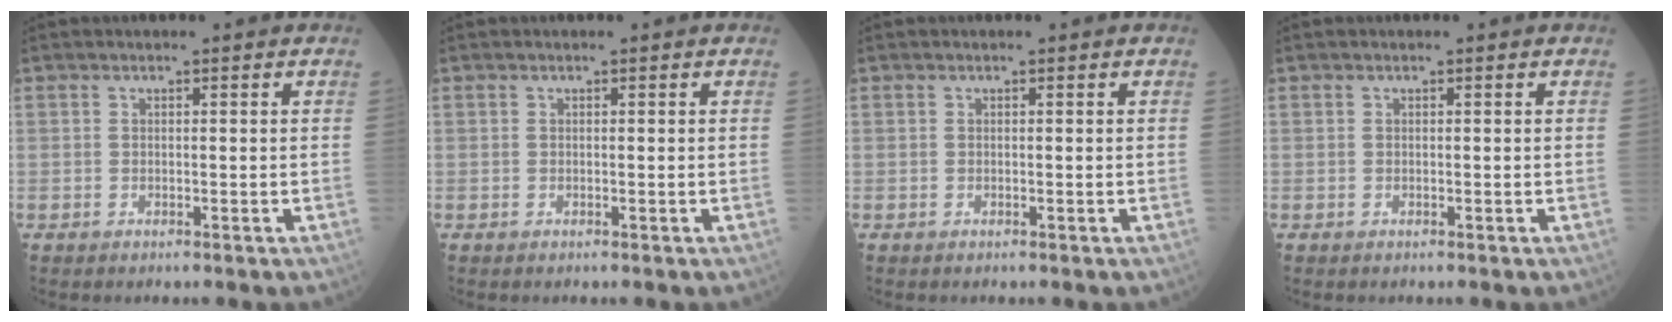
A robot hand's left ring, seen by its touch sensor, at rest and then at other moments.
{"total": 0.0}
{"total": 0.0}
{"total": 0.0}